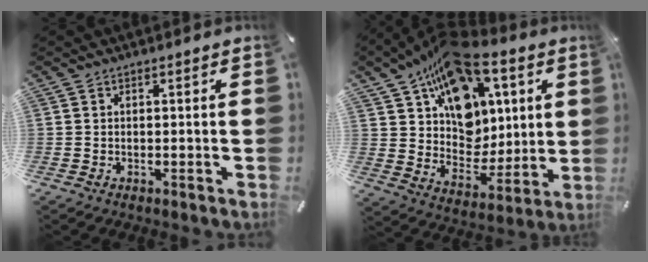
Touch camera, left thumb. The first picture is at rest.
{"total": 17.2, "force": [9.7, 11.9, 7.8], "torque": [-0.133, -0.065, 0.176]}